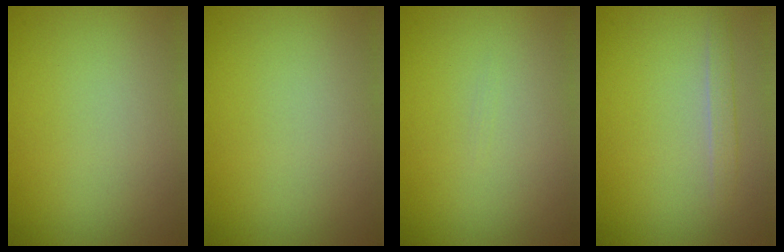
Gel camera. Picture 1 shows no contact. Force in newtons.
{"total": 0.0}
{"total": 0.0}
{"total": 1.2, "press": 1.2, "slide": 0.1}